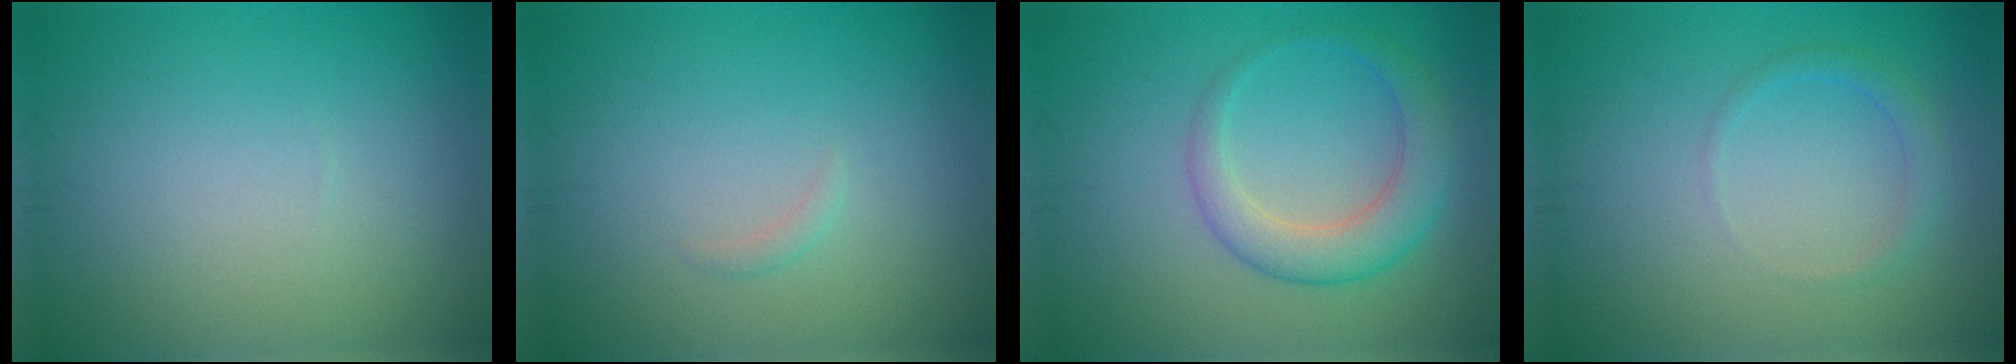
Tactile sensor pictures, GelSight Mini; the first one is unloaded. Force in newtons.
{"total": 0.6, "press": 0.6, "slide": 0.0}
{"total": 4.1, "press": 4.1, "slide": 0.2}
{"total": 1.4, "press": 1.4, "slide": 0.1}